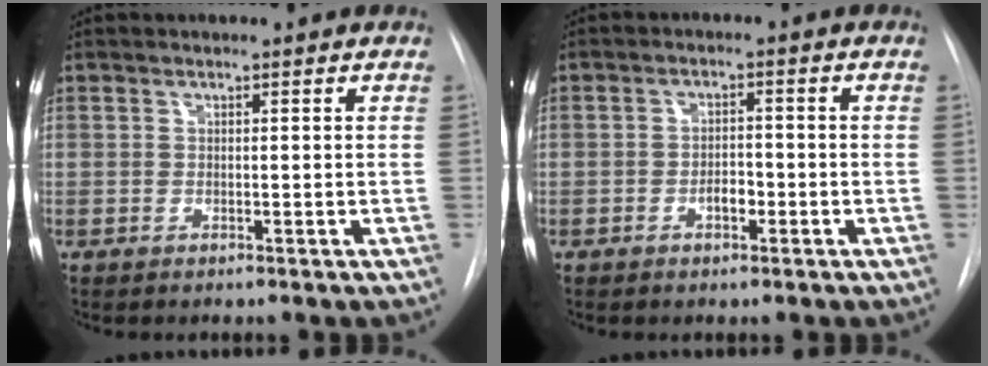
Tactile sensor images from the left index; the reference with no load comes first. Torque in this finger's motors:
{"motor_torque": [0.22, 0.06, 0.07, 0.01]}